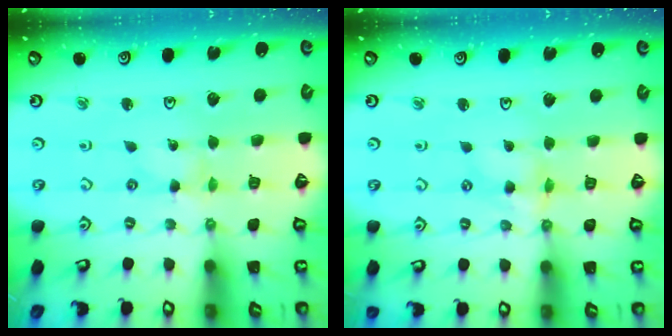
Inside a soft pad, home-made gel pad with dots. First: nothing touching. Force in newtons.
{"total": 5.0, "press": 4.9, "slide": 0.5}